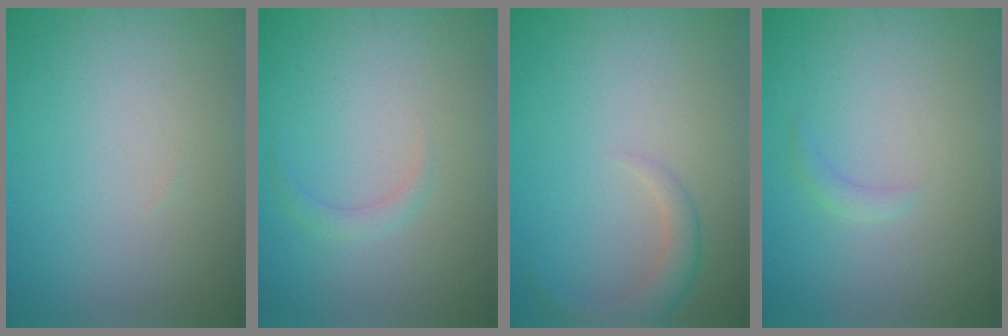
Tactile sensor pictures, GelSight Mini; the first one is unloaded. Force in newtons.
{"total": 1.1, "press": 1.1, "slide": 0.0}
{"total": 2.6, "press": 2.5, "slide": 0.2}
{"total": 0.9, "press": 0.9, "slide": 0.1}